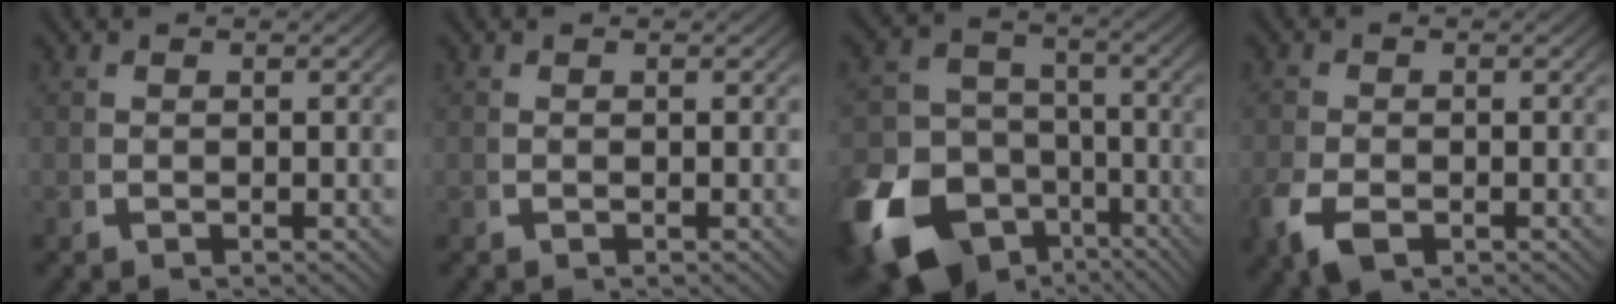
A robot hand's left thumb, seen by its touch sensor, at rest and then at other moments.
{"total": 0.0}
{"total": 17.2, "force": [-7.5, 12.8, 8.7], "torque": [-0.177, -0.084, -0.105]}
{"total": 3.6, "force": [-1.8, 2.3, 2.1], "torque": [-0.060, -0.019, -0.024]}